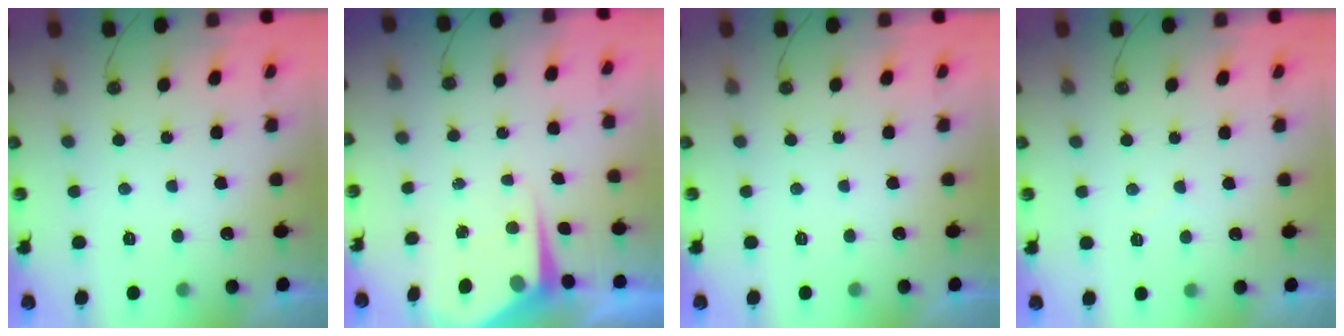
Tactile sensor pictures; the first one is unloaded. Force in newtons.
{"total": 6.6, "press": 6.6, "slide": 0.5}
{"total": 0.0}
{"total": 3.9, "press": 3.8, "slide": 0.5}